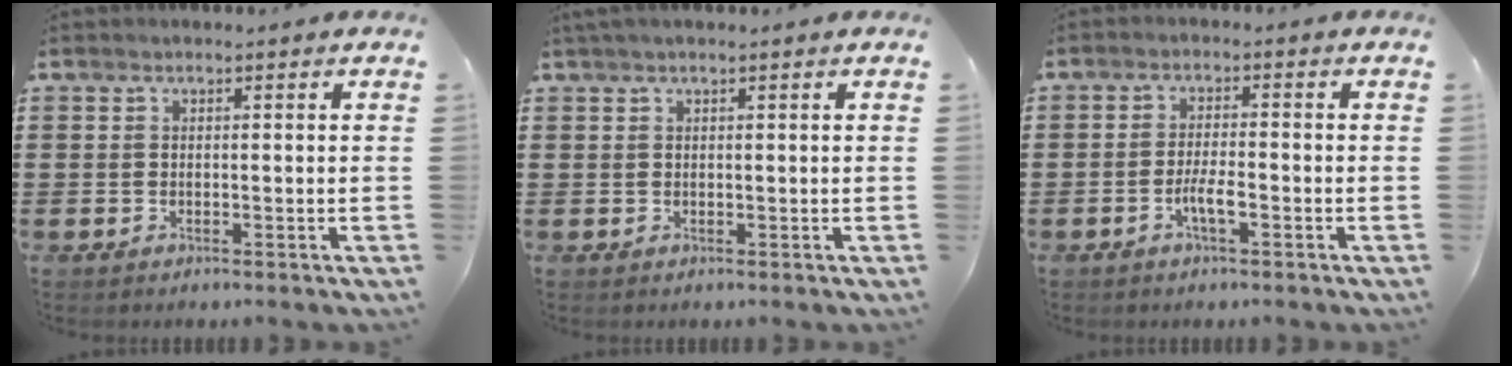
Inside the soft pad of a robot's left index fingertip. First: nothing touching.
{"total": 0.8, "force": [0.4, 0.0, 0.7], "torque": [-0.014, -0.001, 0.008]}
{"total": 3.4, "force": [-1.5, 0.7, 3.0], "torque": [-0.058, 0.000, -0.028]}